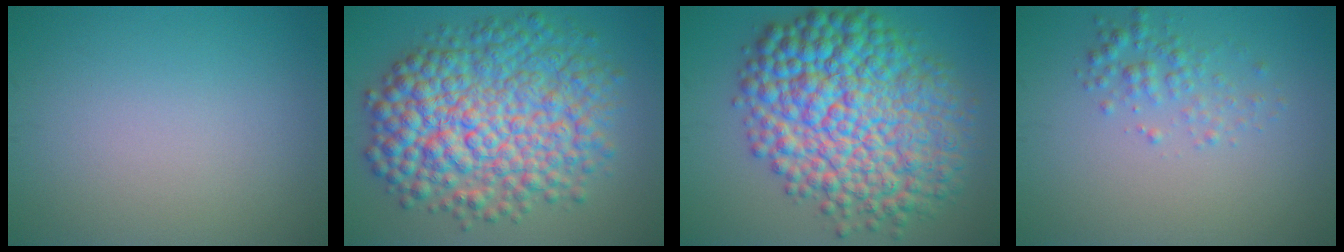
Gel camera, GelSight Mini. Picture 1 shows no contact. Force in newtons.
{"total": 11.6, "press": 11.6, "slide": 0.0}
{"total": 13.6, "press": 13.6, "slide": 0.1}
{"total": 2.0, "press": 2.0, "slide": 0.1}